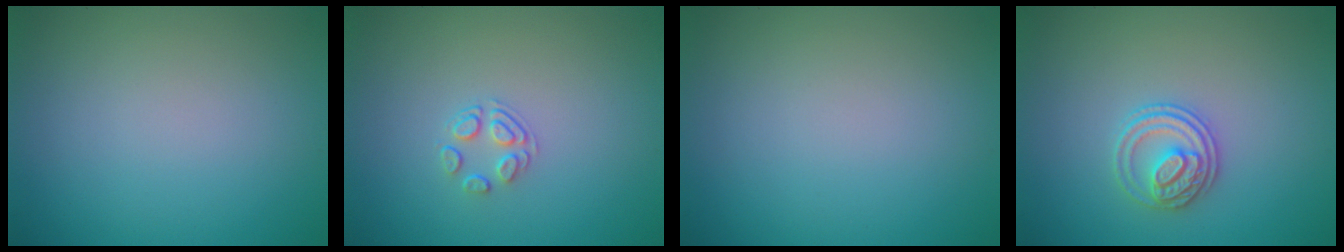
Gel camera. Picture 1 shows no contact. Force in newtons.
{"total": 1.7, "press": 1.0, "slide": 1.4}
{"total": 0.0}
{"total": 2.7, "press": 2.6, "slide": 0.7}